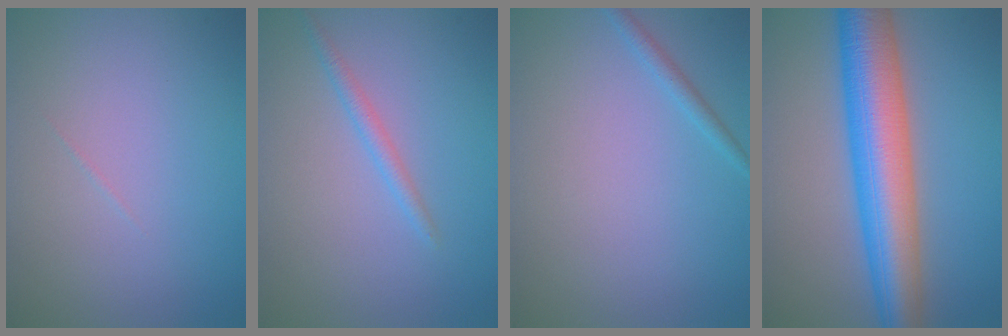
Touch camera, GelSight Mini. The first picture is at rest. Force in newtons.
{"total": 1.4, "press": 1.4, "slide": 0.1}
{"total": 1.1, "press": 1.1, "slide": 0.1}
{"total": 10.0, "press": 10.0, "slide": 0.2}